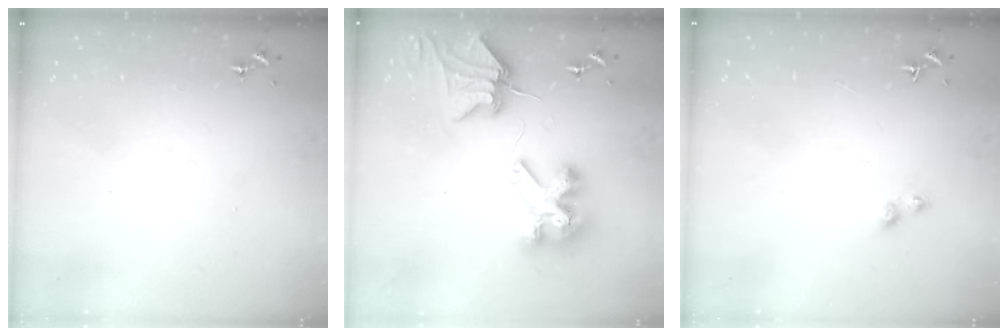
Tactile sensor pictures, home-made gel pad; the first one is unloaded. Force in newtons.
{"total": 11.3, "press": 11.2, "slide": 1.3}
{"total": 3.0, "press": 3.0, "slide": 0.2}